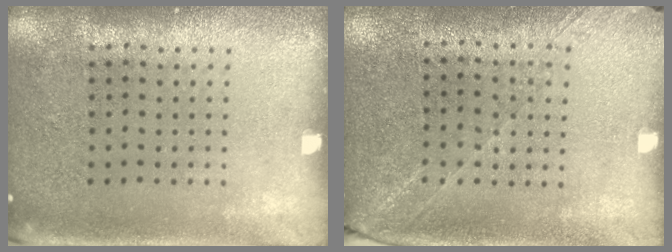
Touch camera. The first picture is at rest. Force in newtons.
{"total": 1.3, "press": 1.2, "slide": 0.5}